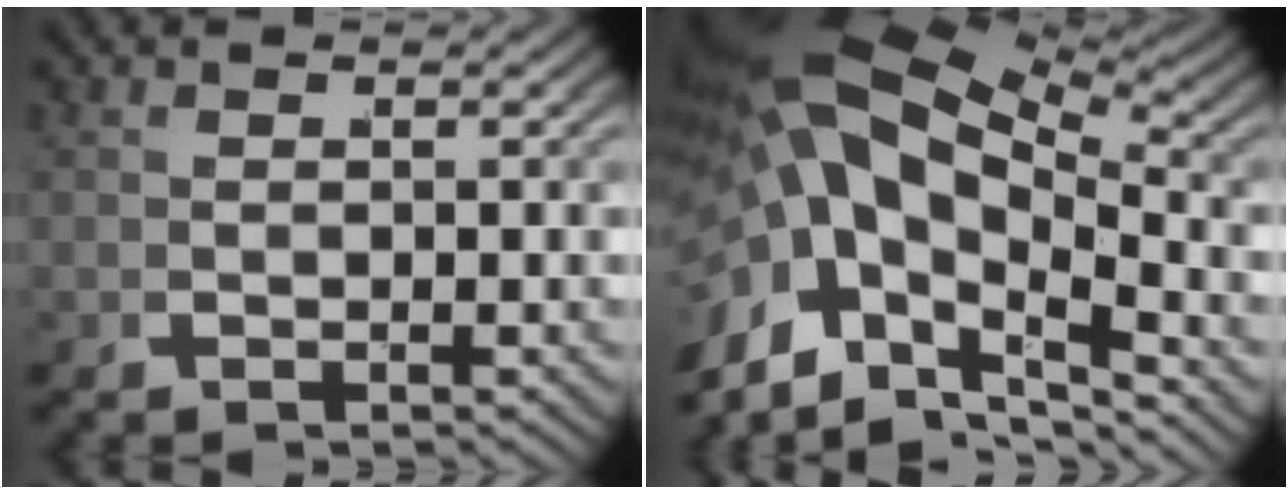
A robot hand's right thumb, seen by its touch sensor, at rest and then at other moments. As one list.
[{"total": 13.2, "force": [-1.0, 8.5, 10.1], "torque": [-0.206, -0.024, -0.012]}]